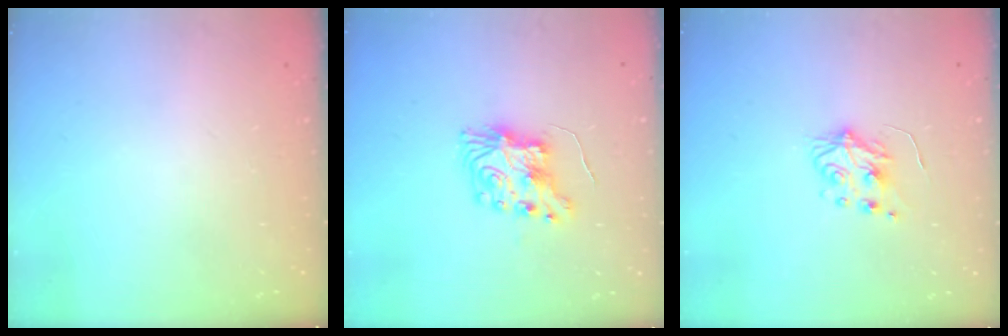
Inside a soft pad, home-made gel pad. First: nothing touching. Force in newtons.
{"total": 9.1, "press": 9.1, "slide": 0.3}
{"total": 5.9, "press": 5.9, "slide": 0.6}